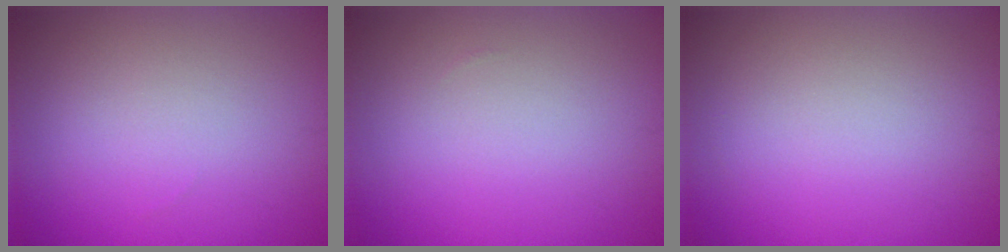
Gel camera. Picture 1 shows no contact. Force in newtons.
{"total": 0.0}
{"total": 0.0}